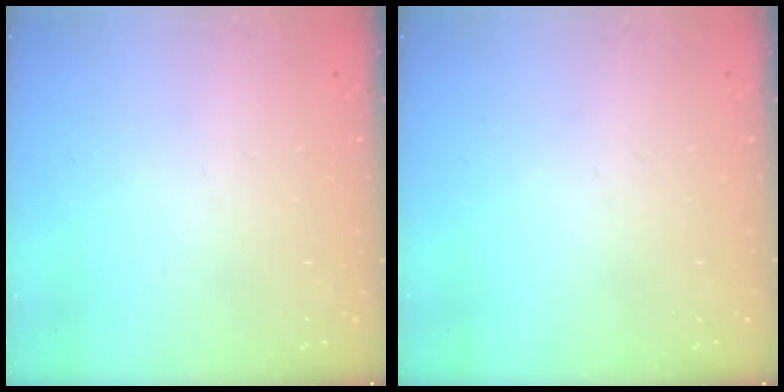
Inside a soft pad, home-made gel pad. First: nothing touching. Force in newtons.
{"total": 0.0}